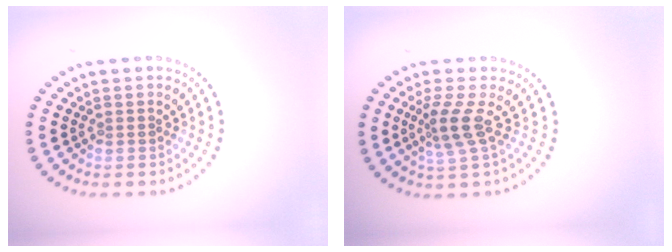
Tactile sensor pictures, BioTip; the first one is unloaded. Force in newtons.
{"total": 2.5, "press": 1.9, "slide": 1.7}